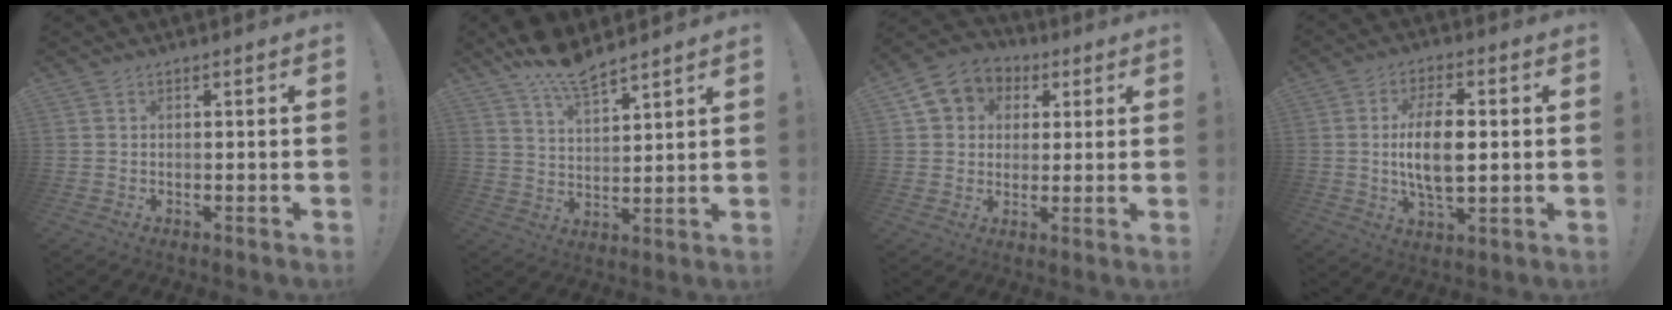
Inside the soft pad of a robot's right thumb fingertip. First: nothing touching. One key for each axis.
{"total": 9.4, "fx": 7.8, "fy": 2.5, "fz": 4.6, "tx": -0.079, "ty": -0.051, "tz": 0.143}
{"total": 9.6, "fx": 3.1, "fy": 8.4, "fz": 3.5, "tx": -0.046, "ty": -0.010, "tz": 0.065}
{"total": 12.3, "fx": 0.7, "fy": 5.6, "fz": 10.9, "tx": -0.204, "ty": -0.005, "tz": 0.005}